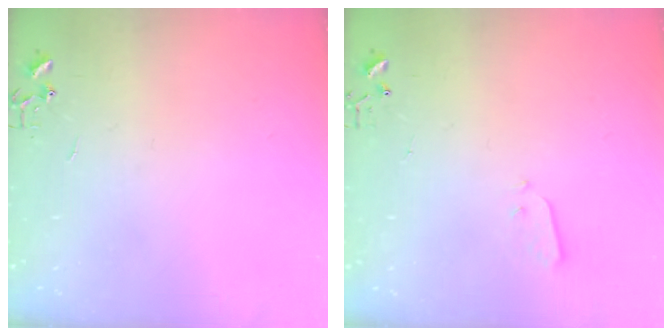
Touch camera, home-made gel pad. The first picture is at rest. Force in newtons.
{"total": 3.1, "press": 3.0, "slide": 0.9}